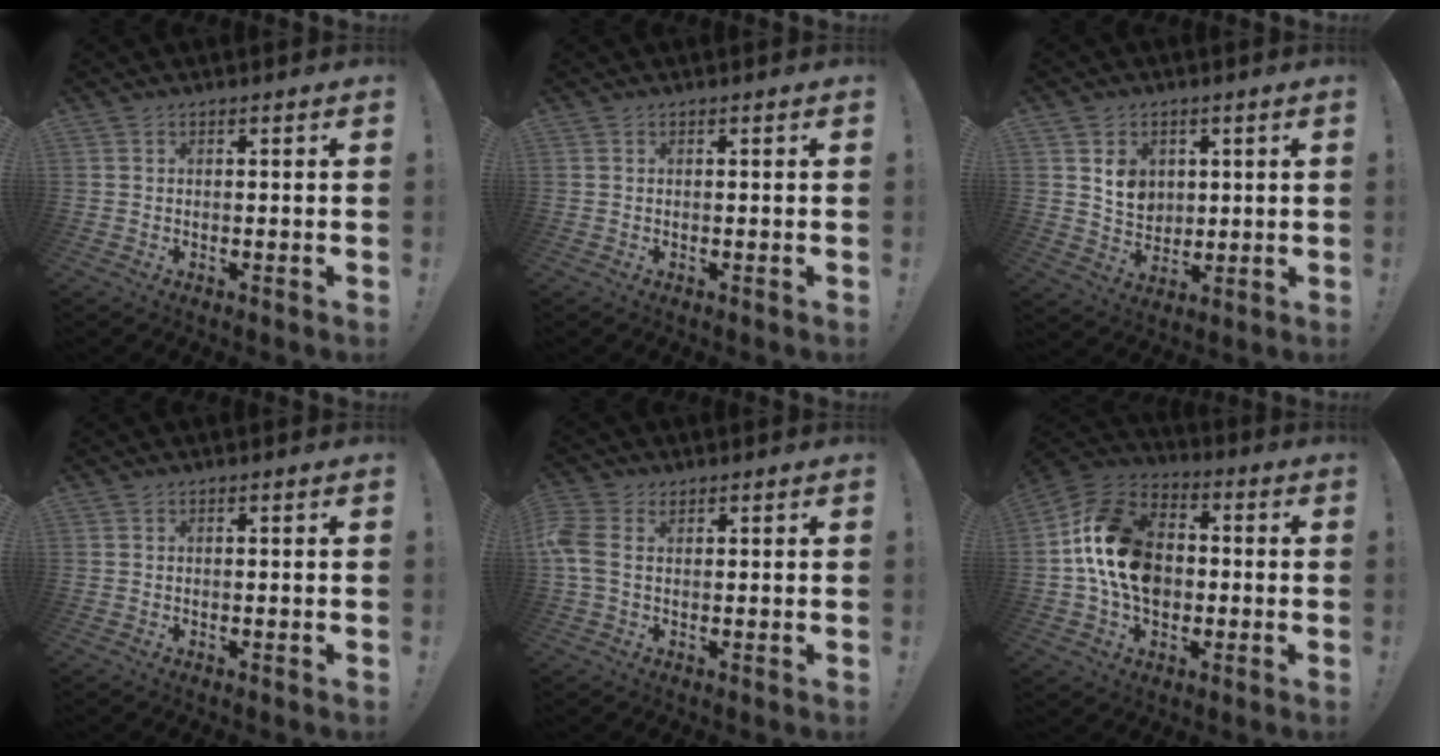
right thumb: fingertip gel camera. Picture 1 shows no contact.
{"total": 0.0}
{"total": 8.4, "force": [3.3, 7.3, 2.5], "torque": [-0.023, -0.025, 0.068]}
{"total": 0.0}
{"total": 5.1, "force": [1.0, 3.5, 3.5], "torque": [-0.087, -0.002, 0.020]}
{"total": 19.0, "force": [0.1, 14.5, 12.3], "torque": [-0.202, 0.021, 0.012]}